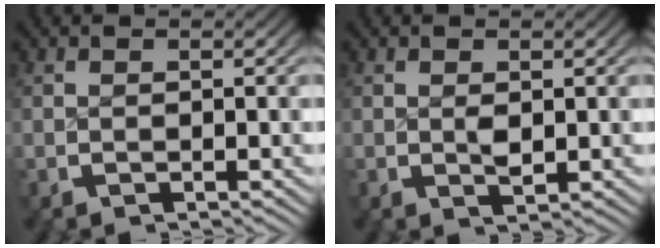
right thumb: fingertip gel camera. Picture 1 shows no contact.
{"total": 1.2, "force": [0.2, 0.7, 1.0], "torque": [-0.017, -0.008, 0.009]}